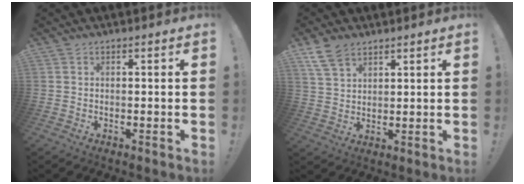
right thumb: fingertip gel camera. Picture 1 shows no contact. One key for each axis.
{"total": 7.8, "fx": 5.3, "fy": 4.3, "fz": 3.7, "tx": -0.078, "ty": -0.016, "tz": 0.107}